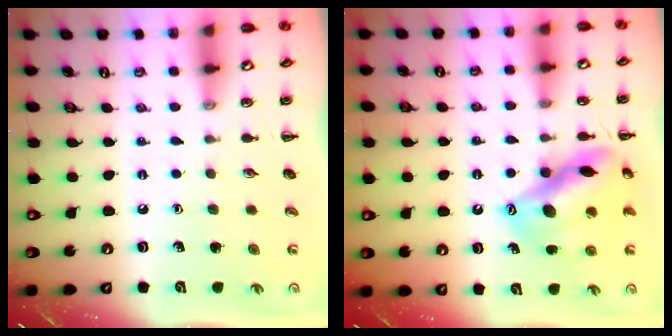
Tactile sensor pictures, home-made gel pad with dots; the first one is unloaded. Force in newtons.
{"total": 15.0, "press": 14.7, "slide": 2.9}